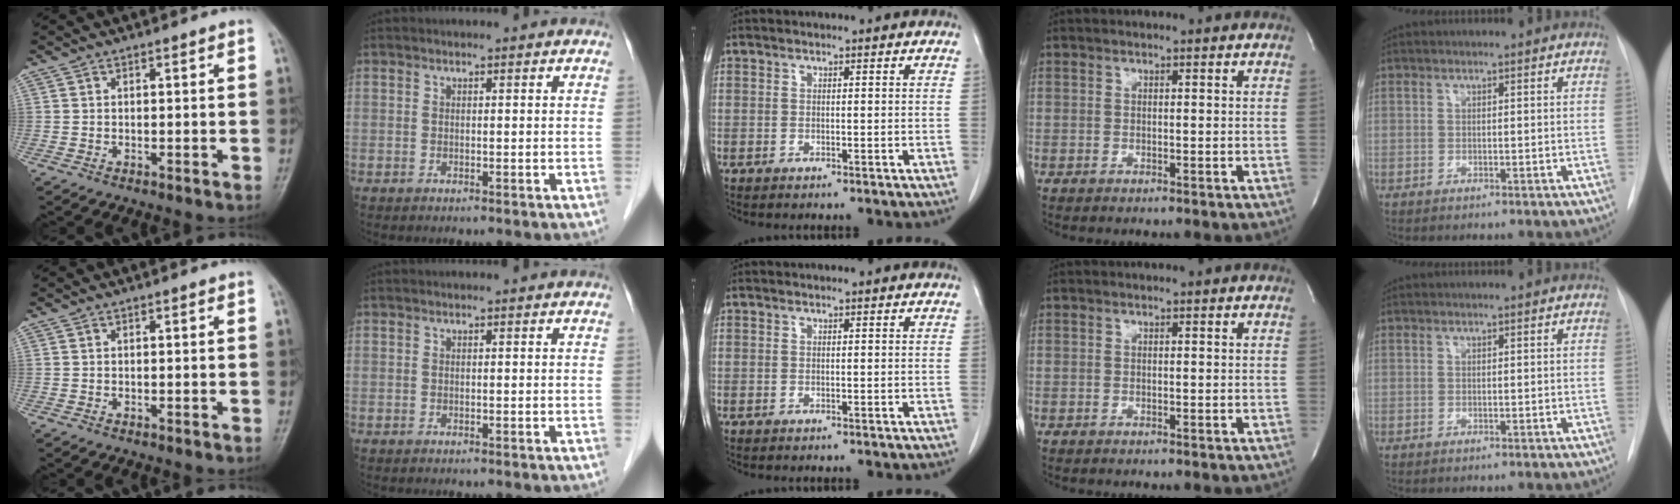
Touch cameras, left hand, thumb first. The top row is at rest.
{}